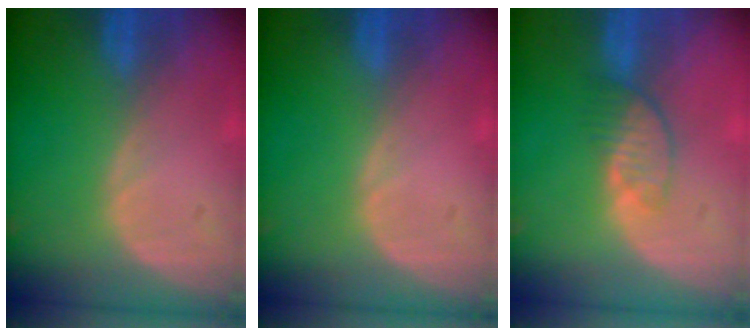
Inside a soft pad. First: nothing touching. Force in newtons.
{"total": 0.0}
{"total": 3.7, "press": 3.3, "slide": 1.6}